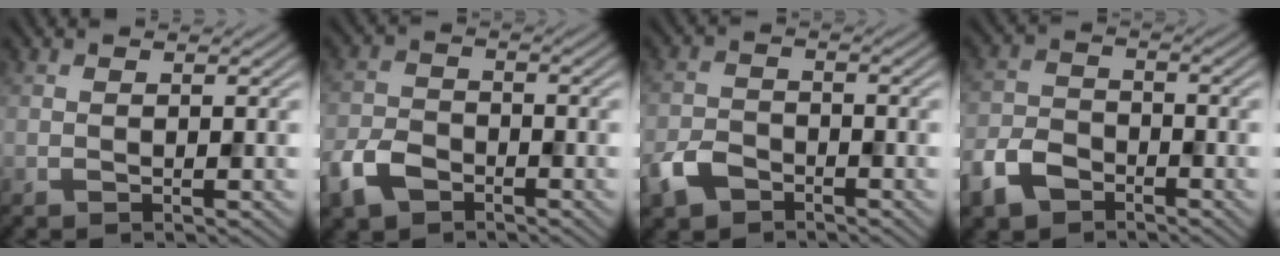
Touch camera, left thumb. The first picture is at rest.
{"total": 5.5, "force": [-3.4, 3.3, 2.7], "torque": [-0.067, -0.005, -0.079]}
{"total": 4.4, "force": [-2.9, 2.6, 2.0], "torque": [-0.046, -0.006, -0.069]}
{"total": 6.0, "force": [-4.0, 3.5, 2.7], "torque": [-0.067, -0.005, -0.093]}